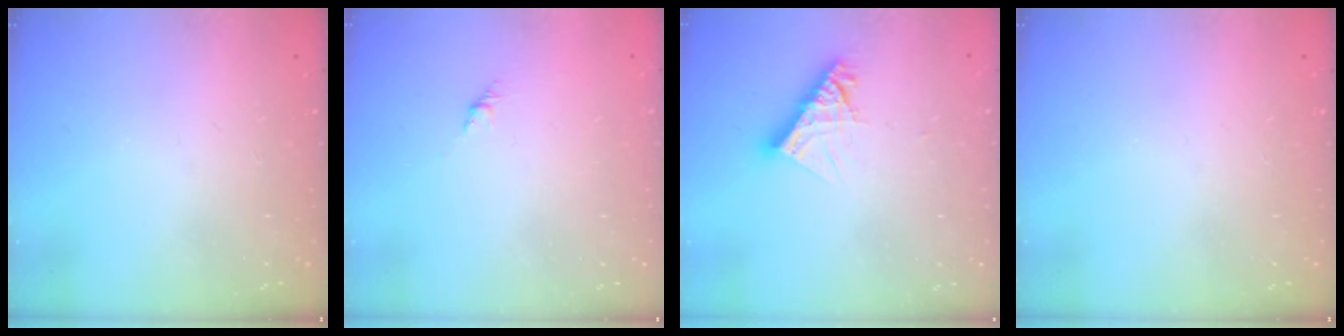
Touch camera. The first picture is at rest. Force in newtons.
{"total": 2.7, "press": 2.6, "slide": 0.7}
{"total": 9.6, "press": 9.6, "slide": 0.8}
{"total": 0.0}